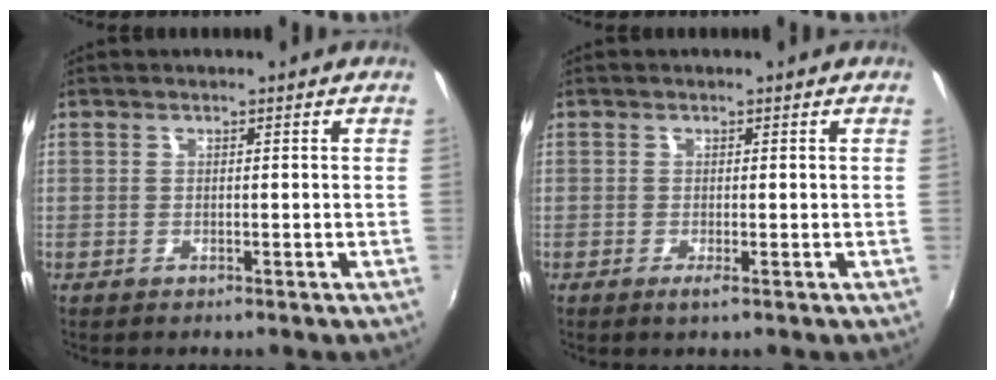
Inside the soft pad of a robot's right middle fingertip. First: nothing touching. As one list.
[{"total": 1.0, "force": [-0.3, -0.3, 0.9], "torque": [-0.018, -0.003, -0.006]}]